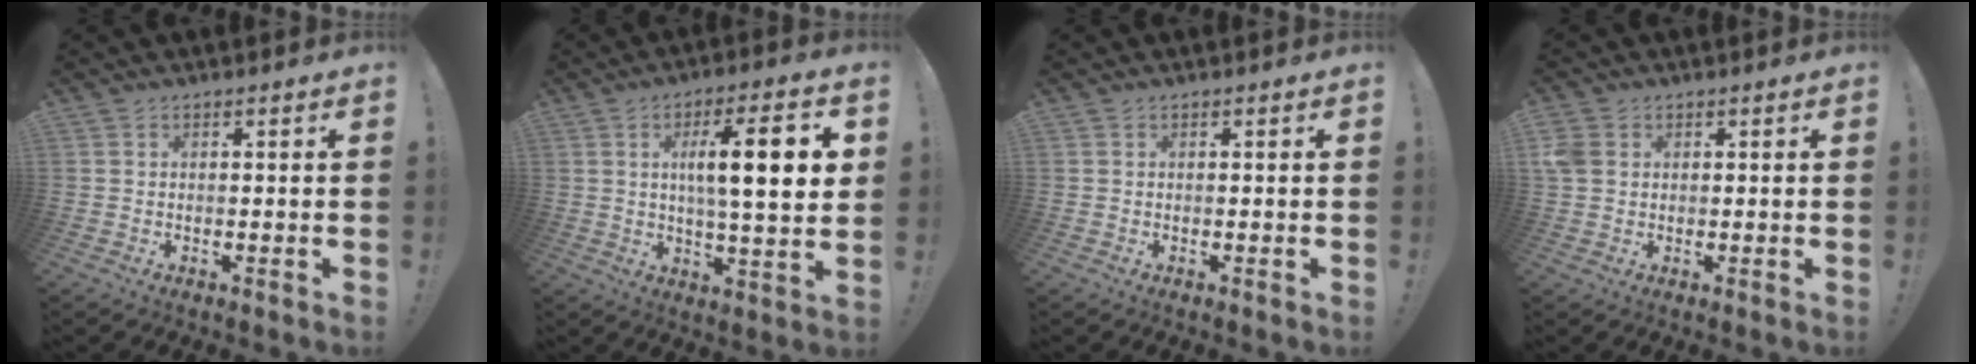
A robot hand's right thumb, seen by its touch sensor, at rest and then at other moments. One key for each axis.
{"total": 15.1, "fx": 3.2, "fy": 3.1, "fz": 14.5, "tx": -0.218, "ty": -0.004, "tz": 0.035}
{"total": 0.0}
{"total": 4.8, "fx": 1.2, "fy": 3.8, "fz": 2.6, "tx": -0.050, "ty": 0.005, "tz": 0.027}